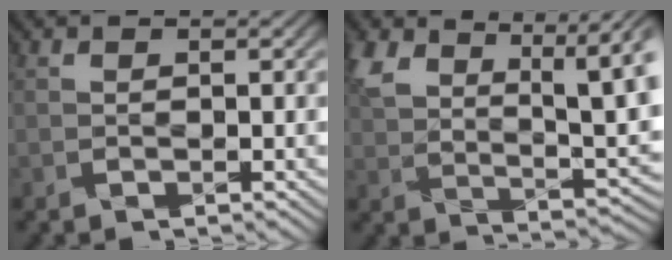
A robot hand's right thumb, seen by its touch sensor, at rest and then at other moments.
{"total": 13.2, "force": [6.1, 5.7, 10.3], "torque": [-0.204, 0.001, 0.113]}